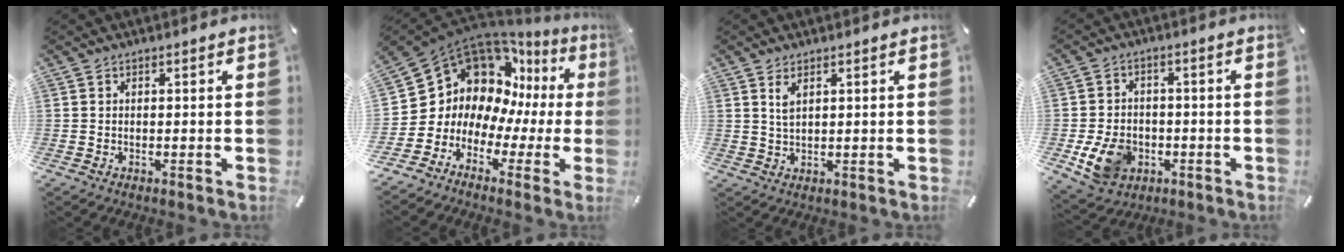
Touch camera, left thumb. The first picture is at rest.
{"total": 12.3, "force": [6.4, 9.8, 3.9], "torque": [-0.081, -0.085, 0.127]}
{"total": 2.9, "force": [1.4, 1.3, 2.2], "torque": [-0.047, 0.002, 0.025]}
{"total": 10.1, "force": [-2.9, 8.0, 5.5], "torque": [-0.119, 0.009, -0.052]}